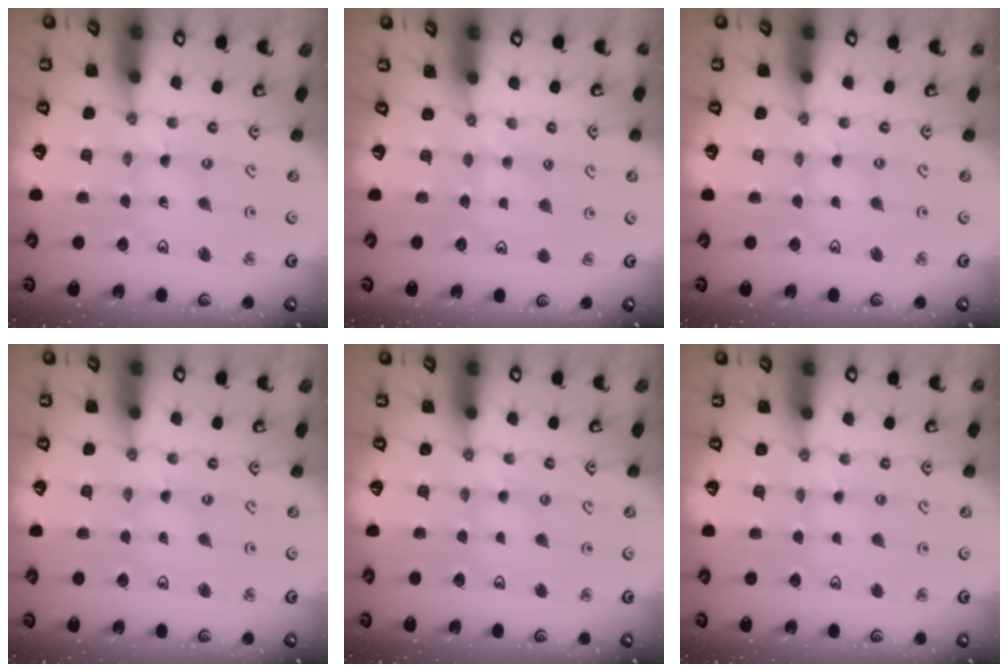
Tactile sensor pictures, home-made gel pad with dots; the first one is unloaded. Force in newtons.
{"total": 3.9, "press": 3.8, "slide": 0.4}
{"total": 0.9, "press": 0.9, "slide": 0.2}
{"total": 0.0}
{"total": 2.7, "press": 2.6, "slide": 0.4}
{"total": 2.9, "press": 2.9, "slide": 0.4}